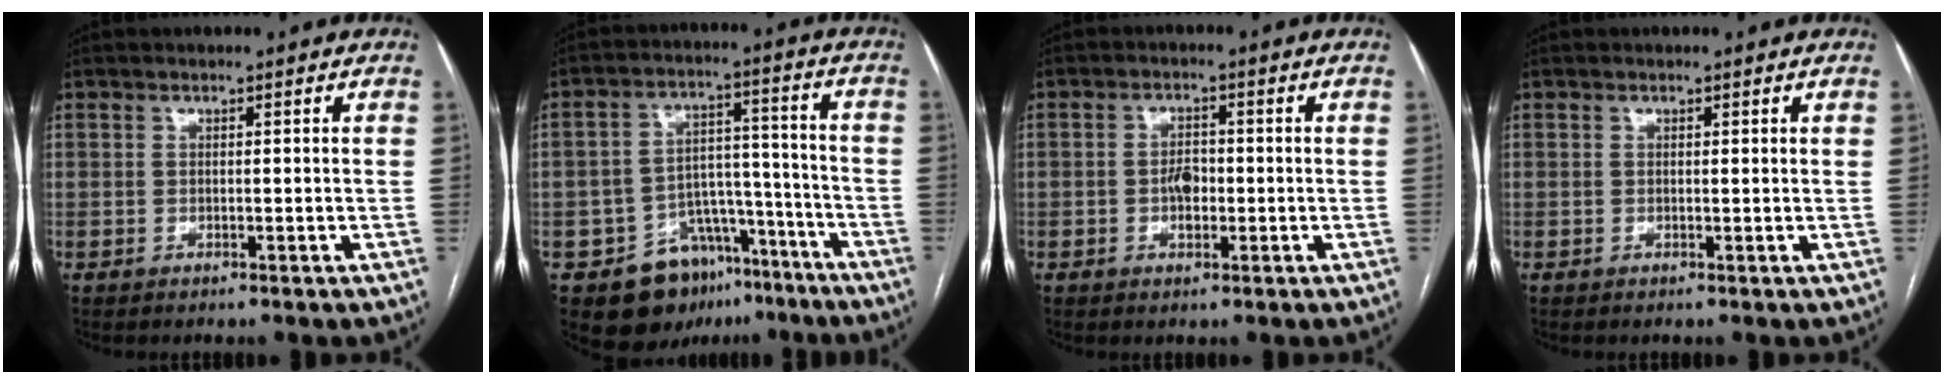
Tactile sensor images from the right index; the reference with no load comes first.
{"total": 13.0, "force": [-8.1, 8.6, 5.2], "torque": [-0.064, 0.047, -0.116]}
{"total": 3.1, "force": [-0.6, 1.8, 2.4], "torque": [-0.041, 0.004, -0.011]}
{"total": 0.0}